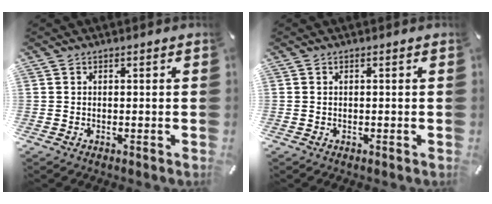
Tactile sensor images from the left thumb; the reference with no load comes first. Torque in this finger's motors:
{"motor_torque": [-0.16, -0.22, 0.00, 0.18, 0.03]}